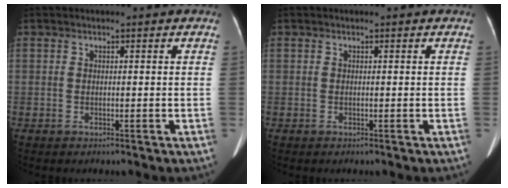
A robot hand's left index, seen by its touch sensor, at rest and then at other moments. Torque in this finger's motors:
{"motor_torque": [0.16, -0.02, -0.03, 0.00]}